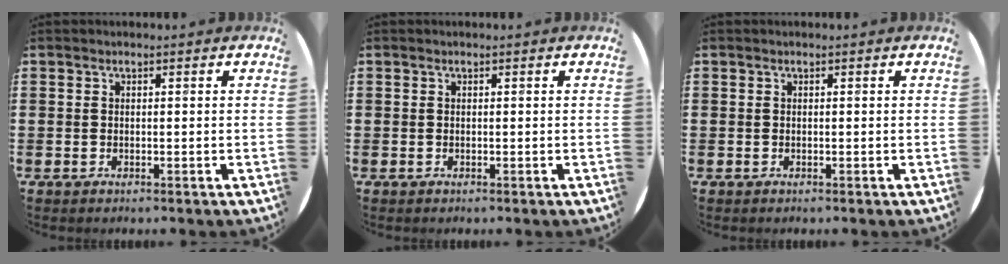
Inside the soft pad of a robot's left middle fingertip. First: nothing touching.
{"total": 0.0}
{"total": 0.0}